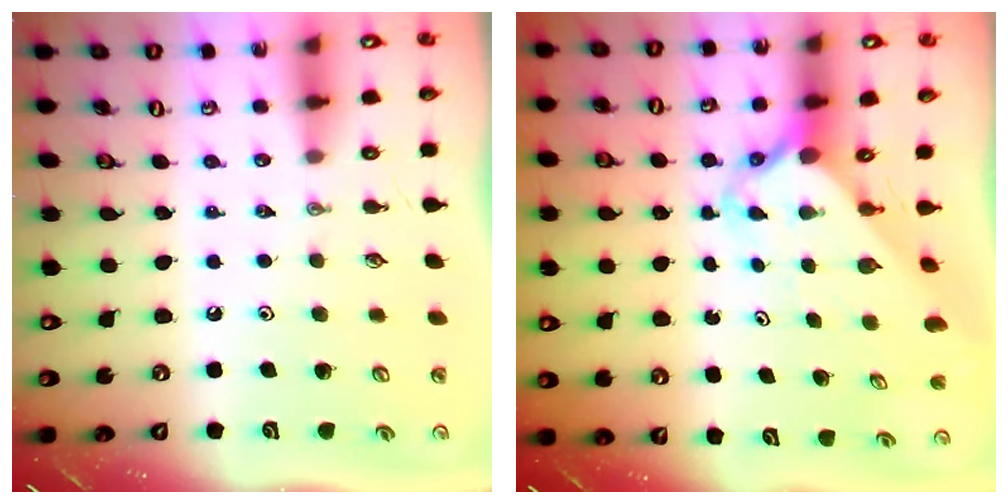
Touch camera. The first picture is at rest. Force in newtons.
{"total": 2.6, "press": 2.6, "slide": 0.2}